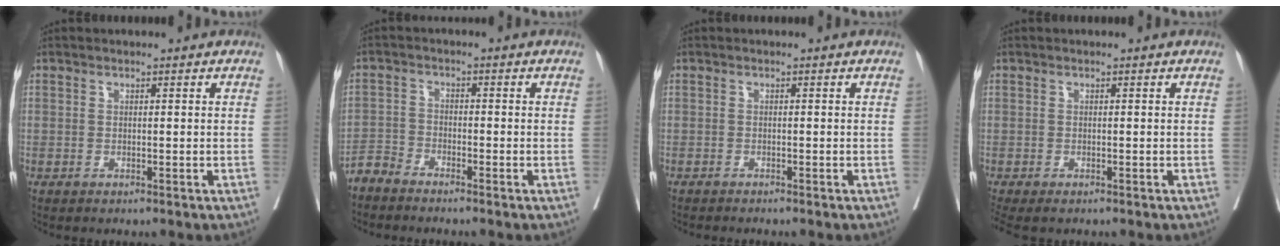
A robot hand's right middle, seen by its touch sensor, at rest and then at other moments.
{"total": 2.9, "force": [-2.9, 0.4, 0.1], "torque": [0.001, -0.009, -0.061]}
{"total": 1.3, "force": [-1.3, 0.0, 0.2], "torque": [-0.011, -0.006, -0.024]}
{"total": 3.8, "force": [-2.8, 1.8, 1.9], "torque": [-0.039, -0.013, -0.042]}